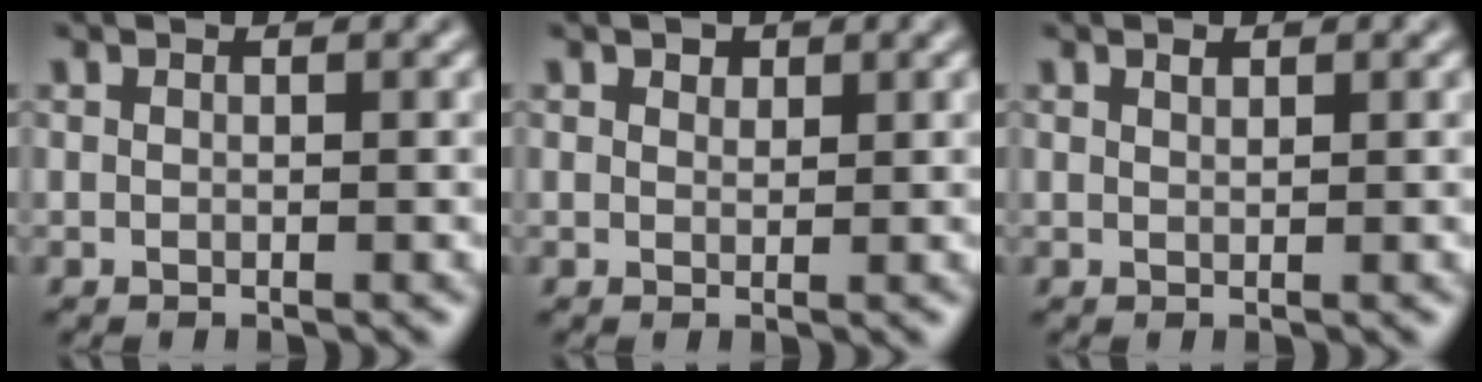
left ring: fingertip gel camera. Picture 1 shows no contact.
{"total": 1.1, "force": [0.8, 0.6, 0.3], "torque": [-0.005, -0.002, 0.010]}
{"total": 0.6, "force": [0.5, 0.2, 0.3], "torque": [-0.006, -0.001, 0.010]}